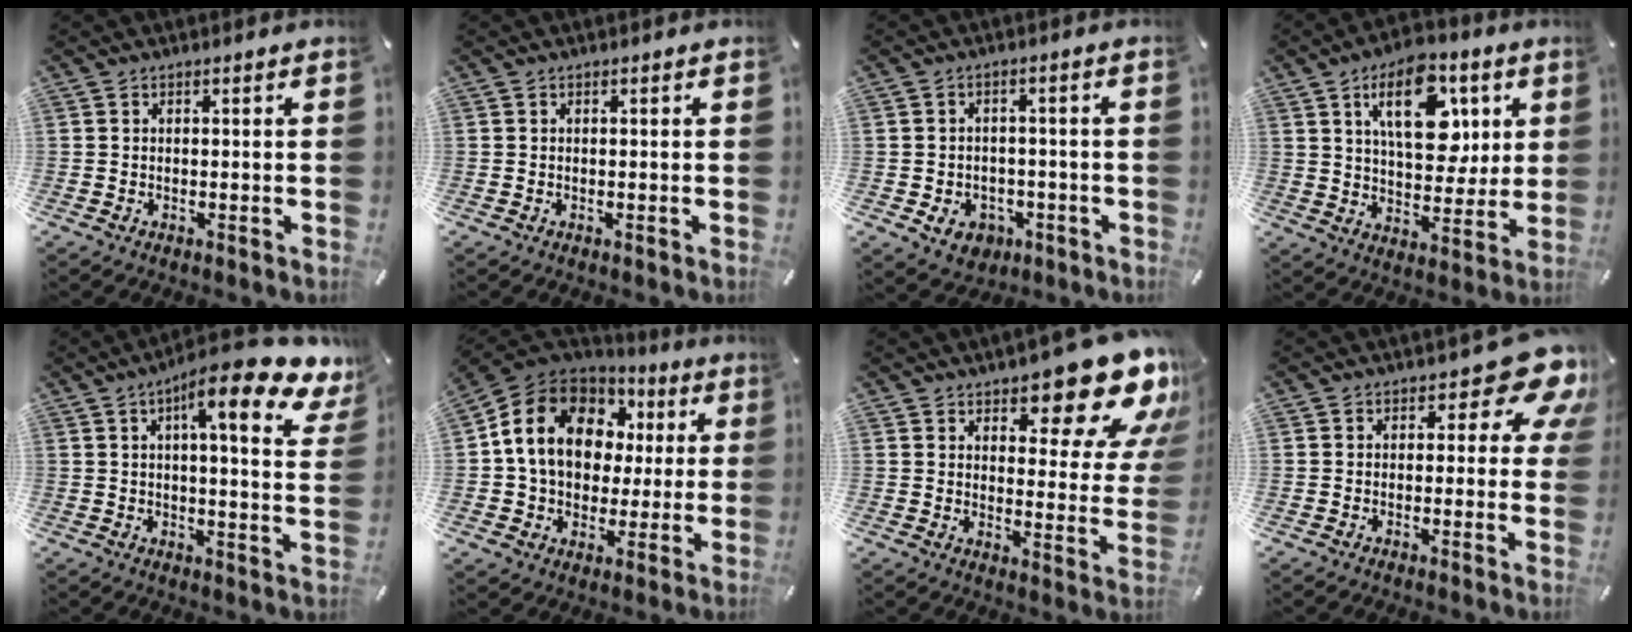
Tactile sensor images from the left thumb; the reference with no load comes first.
{"total": 0.0}
{"total": 6.2, "force": [-2.4, 5.1, 2.6], "torque": [-0.037, 0.012, -0.042]}
{"total": 16.5, "force": [6.8, 9.6, 11.6], "torque": [-0.170, -0.007, 0.114]}
{"total": 16.8, "force": [8.9, 3.9, 13.7], "torque": [-0.202, -0.049, 0.133]}
{"total": 15.5, "force": [3.4, 12.7, 8.2], "torque": [-0.171, -0.008, 0.064]}
{"total": 17.2, "force": [12.1, 7.0, 10.1], "torque": [-0.117, -0.097, 0.198]}
{"total": 10.5, "force": [5.2, 4.9, 7.6], "torque": [-0.081, -0.031, 0.086]}